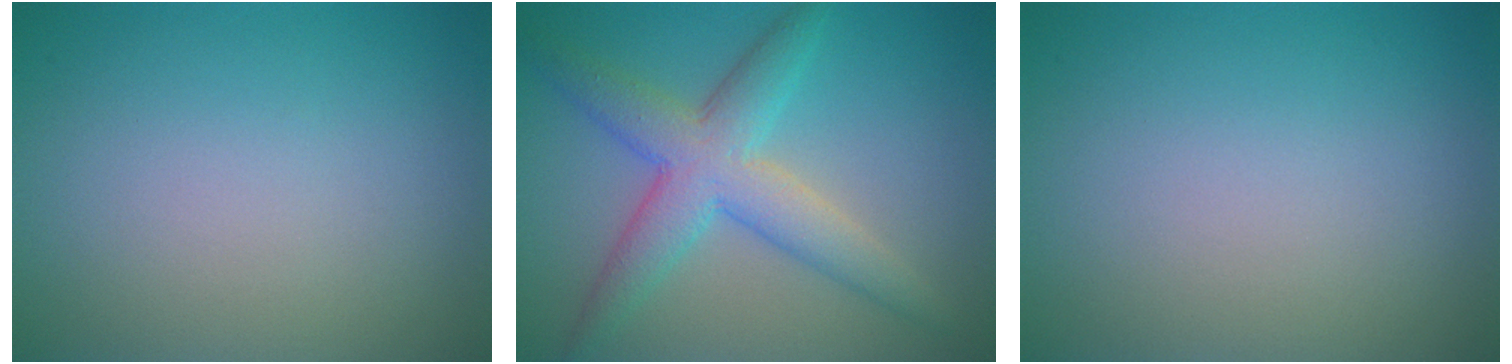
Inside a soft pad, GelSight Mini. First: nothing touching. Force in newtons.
{"total": 5.7, "press": 5.7, "slide": 0.2}
{"total": 0.0}